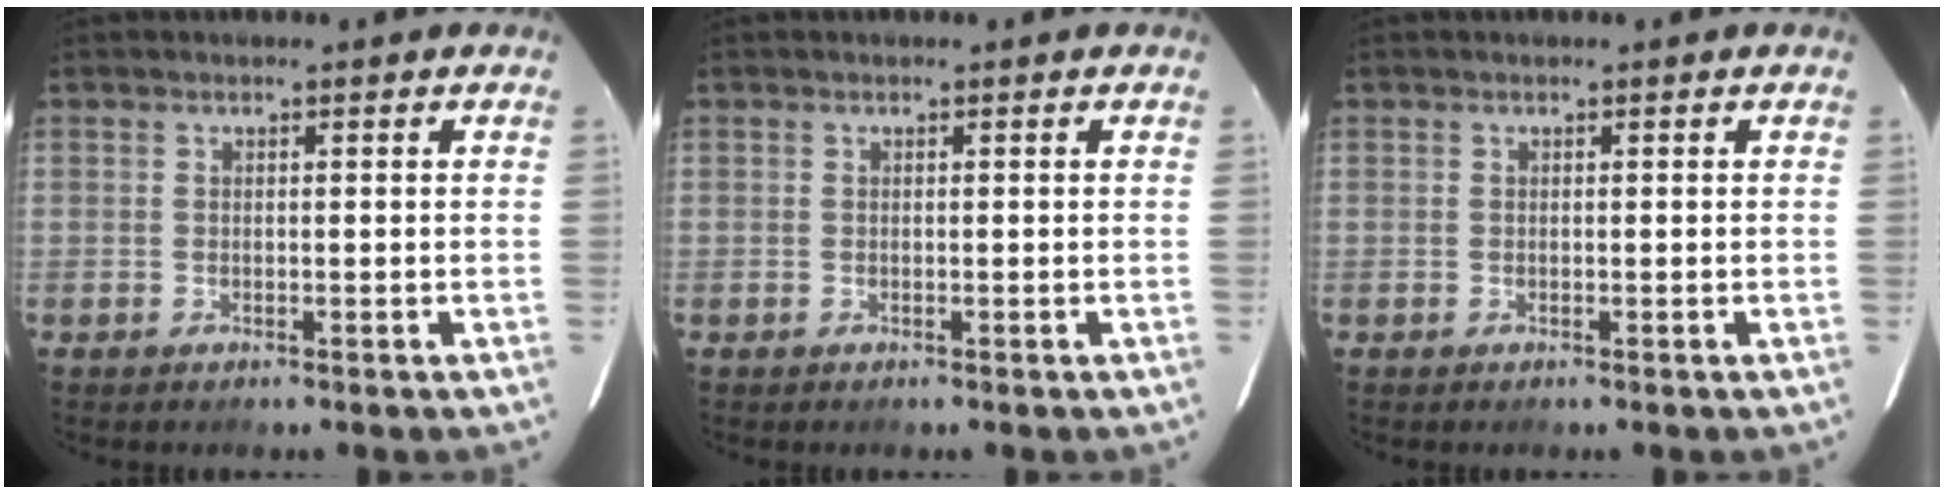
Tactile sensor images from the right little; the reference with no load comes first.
{"total": 0.0}
{"total": 0.0}